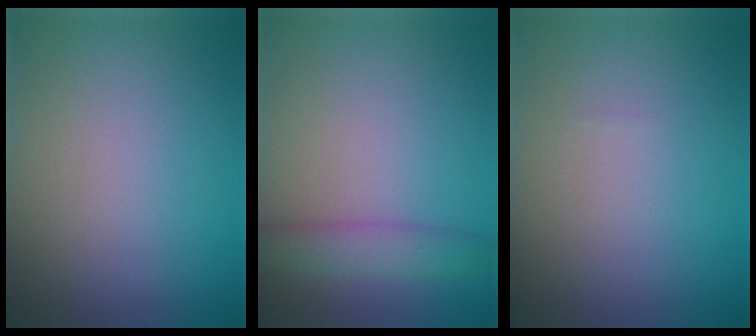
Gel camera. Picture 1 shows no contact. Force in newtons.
{"total": 3.0, "press": 3.0, "slide": 0.1}
{"total": 0.0}